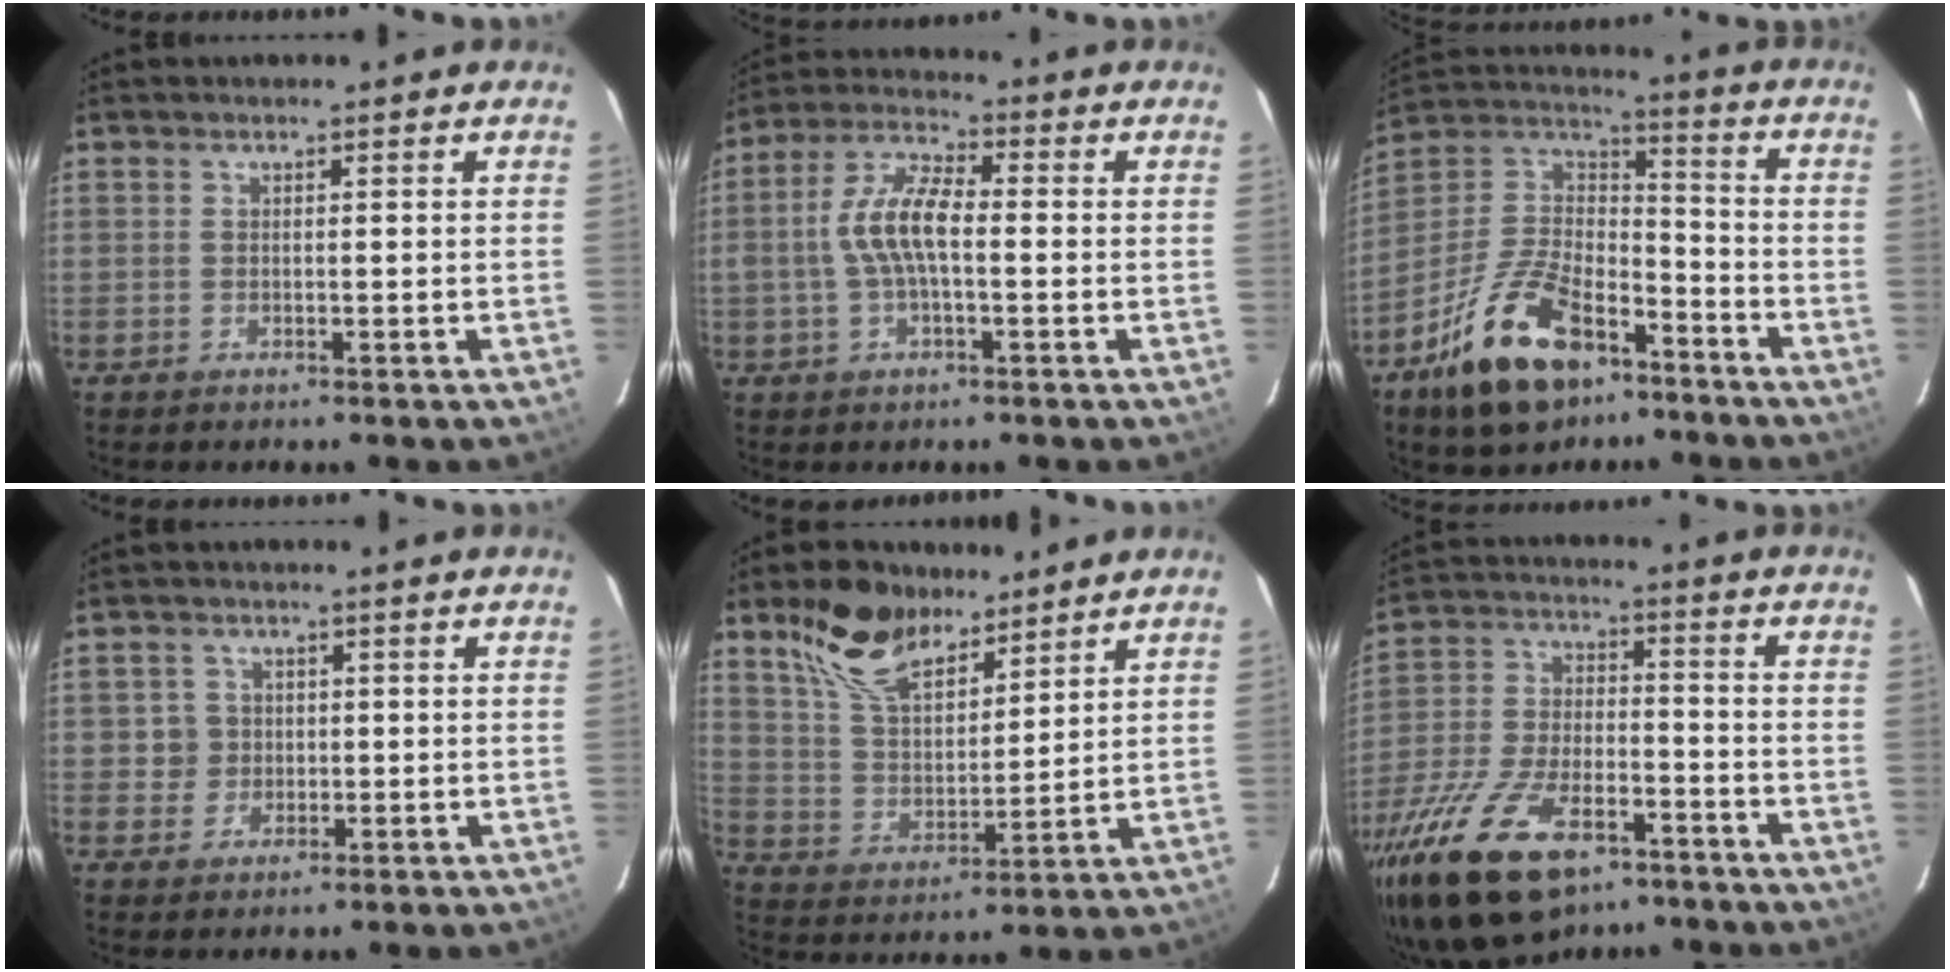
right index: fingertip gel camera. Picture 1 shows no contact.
{"total": 9.0, "force": [-0.8, 3.7, 8.2], "torque": [-0.171, 0.016, -0.019]}
{"total": 19.9, "force": [-11.7, 10.2, 12.4], "torque": [-0.256, 0.013, -0.201]}
{"total": 3.6, "force": [0.1, 3.6, 0.3], "torque": [0.004, 0.019, 0.005]}
{"total": 14.1, "force": [9.9, 6.7, 7.5], "torque": [-0.145, 0.020, 0.189]}
{"total": 21.7, "force": [-13.8, 10.3, 13.2], "torque": [-0.280, -0.022, -0.237]}